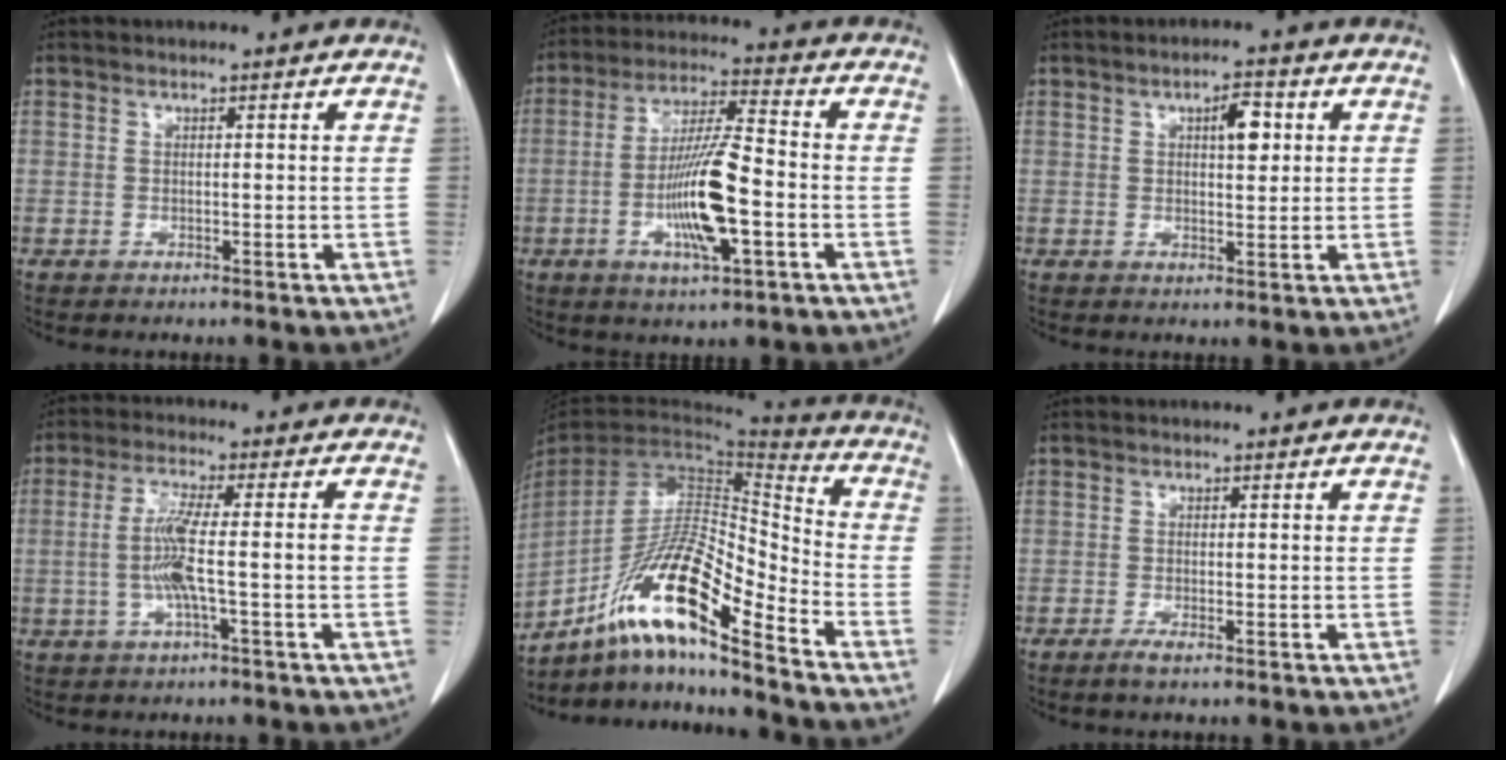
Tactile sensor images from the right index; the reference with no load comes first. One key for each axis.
{"total": 12.2, "fx": -3.3, "fy": 1.6, "fz": 11.6, "tx": -0.222, "ty": -0.003, "tz": -0.061}
{"total": 4.3, "fx": 1.4, "fy": 1.5, "fz": 3.7, "tx": -0.055, "ty": 0.006, "tz": 0.019}
{"total": 7.1, "fx": -1.3, "fy": 0.0, "fz": 7.0, "tx": -0.138, "ty": 0.009, "tz": -0.024}
{"total": 16.4, "fx": -10.8, "fy": 1.7, "fz": 12.2, "tx": -0.226, "ty": 0.008, "tz": -0.193}
{"total": 1.5, "fx": -1.0, "fy": 0.0, "fz": 1.1, "tx": -0.021, "ty": -0.004, "tz": -0.018}